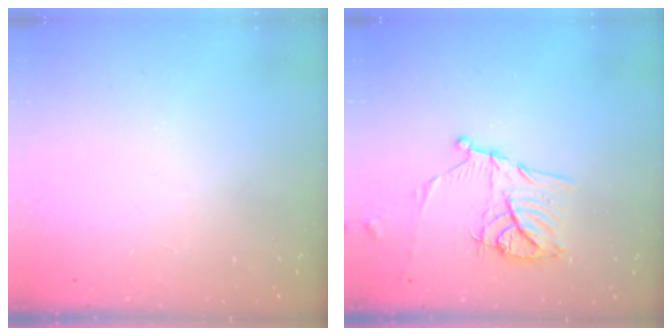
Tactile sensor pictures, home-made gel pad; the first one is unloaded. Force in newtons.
{"total": 13.8, "press": 13.7, "slide": 0.8}